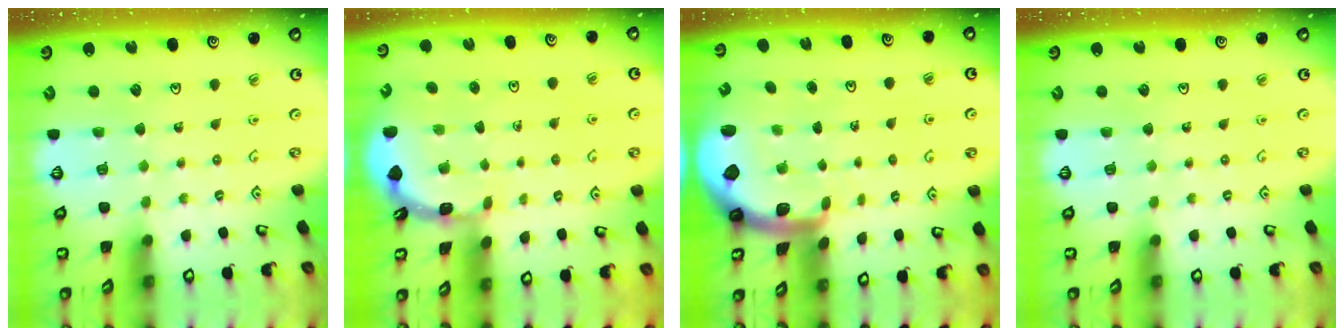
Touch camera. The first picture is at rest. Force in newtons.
{"total": 1.7, "press": 1.7, "slide": 0.1}
{"total": 2.4, "press": 2.3, "slide": 0.5}
{"total": 0.0}